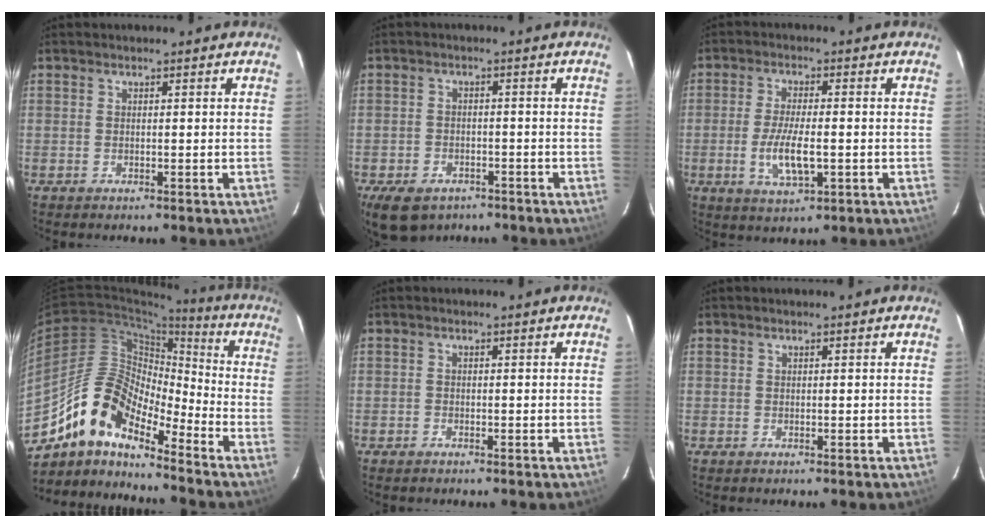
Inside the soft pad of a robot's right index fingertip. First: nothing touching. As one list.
[{"total": 9.9, "force": [-6.4, 6.1, 4.5], "torque": [-0.105, -0.004, -0.095]}, {"total": 7.8, "force": [-1.8, 2.5, 7.1], "torque": [-0.143, -0.009, -0.031]}, {"total": 14.2, "force": [-11.3, 4.4, 7.4], "torque": [-0.128, 0.008, -0.224]}, {"total": 0.7, "force": [-0.6, 0.4, 0.0], "torque": [-0.003, 0.002, -0.014]}, {"total": 0.0}]